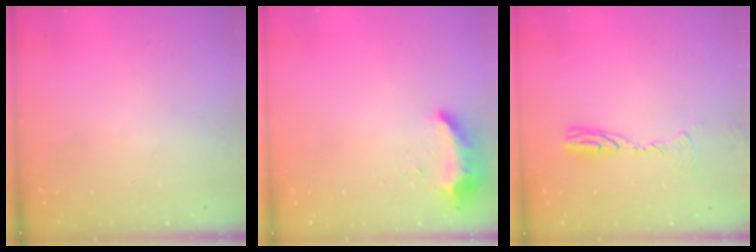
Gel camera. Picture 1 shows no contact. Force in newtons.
{"total": 8.4, "press": 8.4, "slide": 0.4}
{"total": 9.2, "press": 9.0, "slide": 2.2}